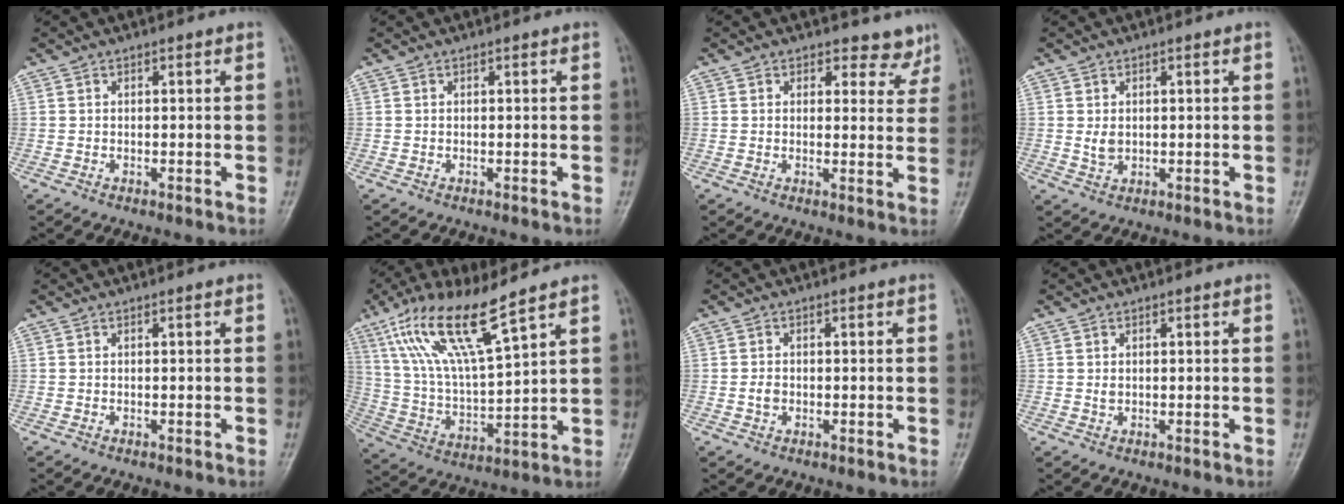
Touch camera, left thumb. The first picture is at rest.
{"total": 0.0}
{"total": 5.5, "force": [4.5, 3.2, 0.1], "torque": [0.037, -0.029, 0.040]}
{"total": 2.6, "force": [0.3, 2.0, 1.6], "torque": [-0.021, -0.005, 0.012]}
{"total": 0.0}
{"total": 16.0, "force": [10.0, 3.2, 12.1], "torque": [-0.236, -0.040, 0.207]}
{"total": 1.8, "force": [-0.3, 1.4, 1.1], "torque": [-0.016, 0.003, -0.007]}
{"total": 1.0, "force": [0.2, 0.8, 0.6], "torque": [-0.006, 0.000, 0.005]}